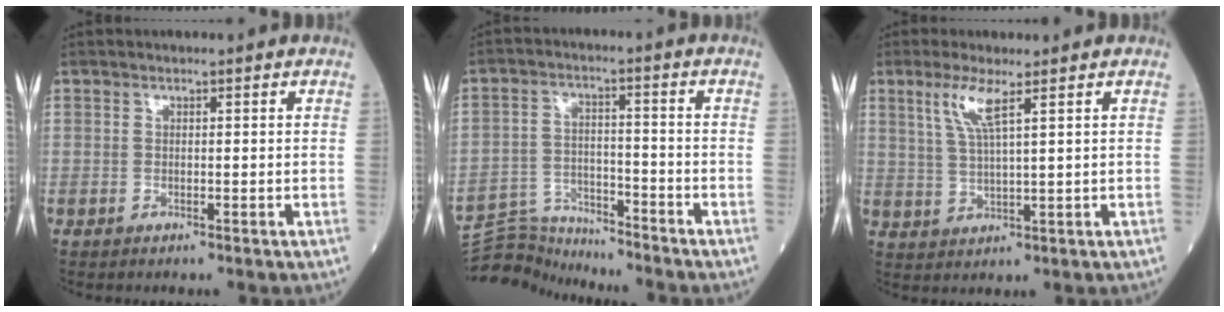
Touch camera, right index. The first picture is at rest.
{"total": 8.3, "force": [-8.1, 0.4, -1.3], "torque": [0.015, 0.022, -0.147]}
{"total": 5.0, "force": [2.6, 0.1, 4.3], "torque": [-0.094, -0.001, 0.055]}